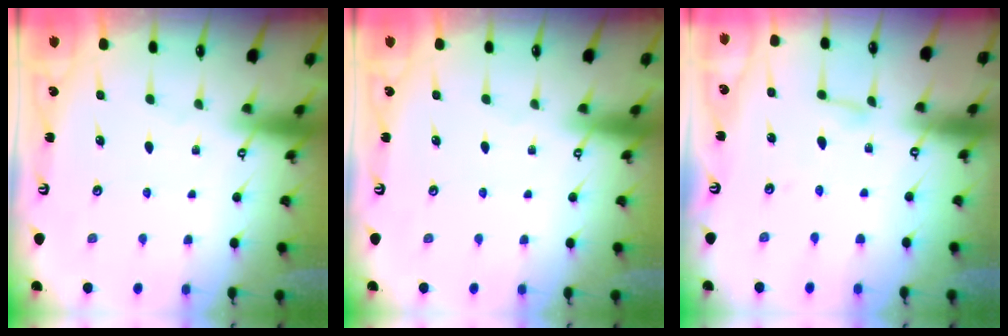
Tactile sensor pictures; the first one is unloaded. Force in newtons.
{"total": 0.0}
{"total": 2.4, "press": 2.4, "slide": 0.2}